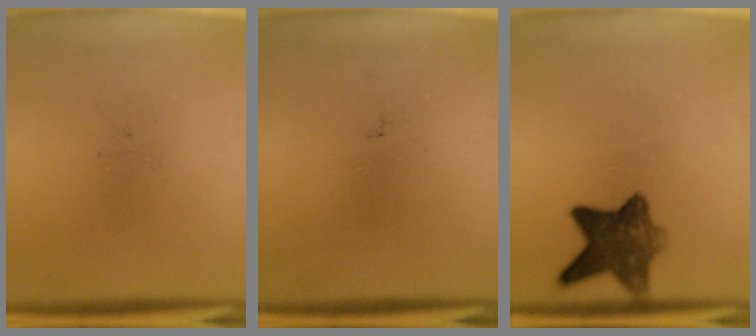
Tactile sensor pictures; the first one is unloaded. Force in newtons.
{"total": 0.0}
{"total": 8.2}